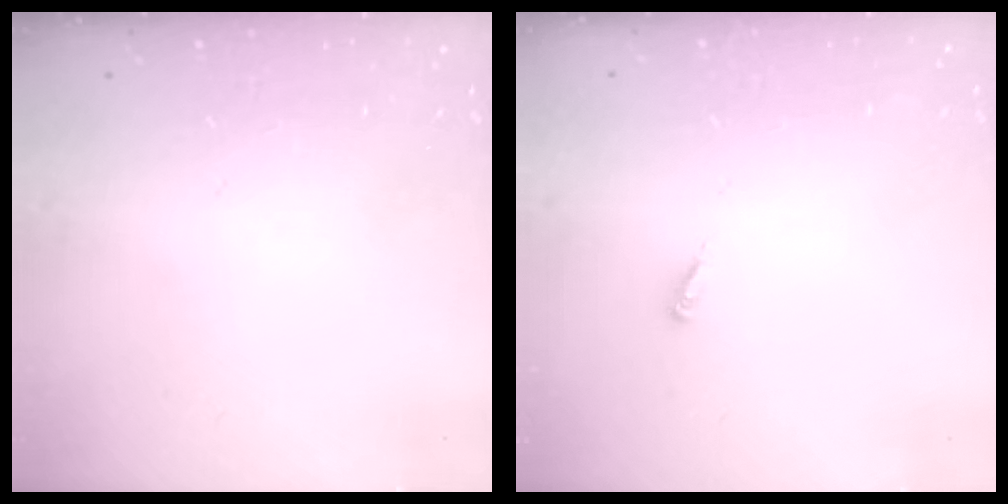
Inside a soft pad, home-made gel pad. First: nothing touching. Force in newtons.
{"total": 2.1, "press": 2.1, "slide": 0.1}